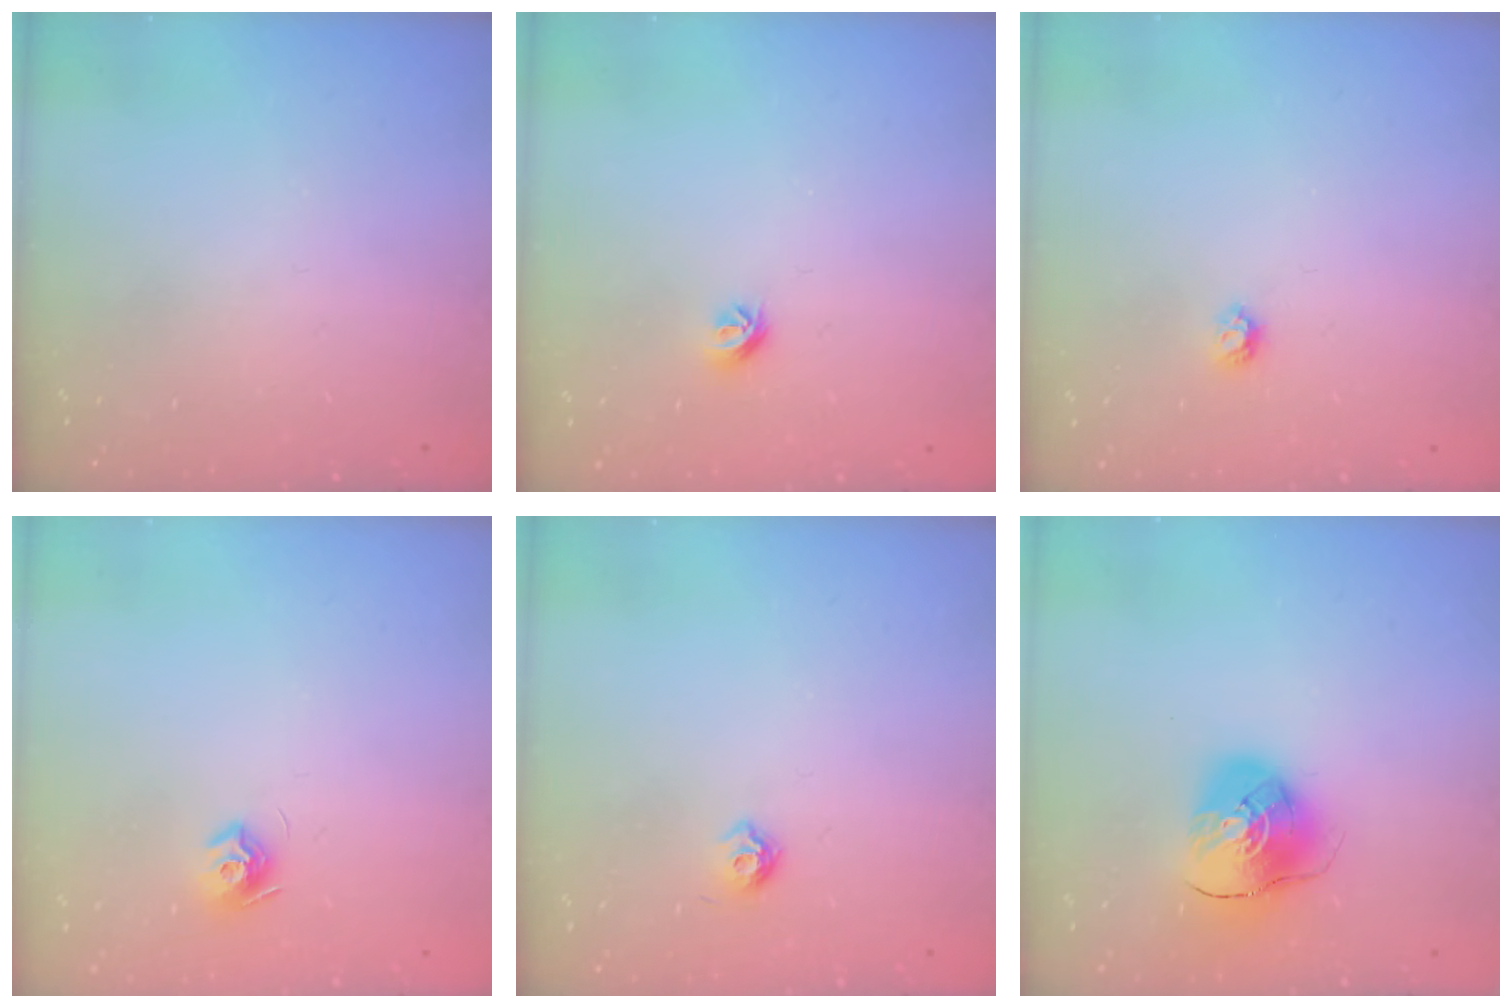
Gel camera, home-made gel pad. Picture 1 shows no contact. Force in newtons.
{"total": 5.4, "press": 5.3, "slide": 0.9}
{"total": 3.9, "press": 3.9, "slide": 0.6}
{"total": 7.8, "press": 7.8, "slide": 0.2}
{"total": 5.6, "press": 5.5, "slide": 1.0}
{"total": 9.8, "press": 9.7, "slide": 1.6}